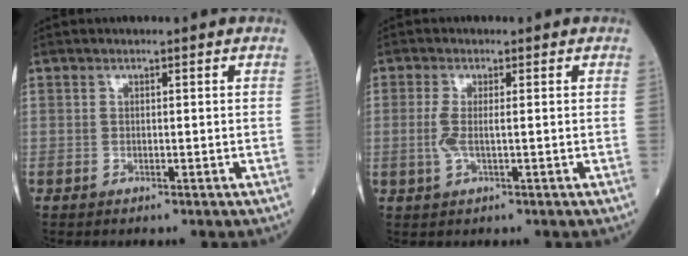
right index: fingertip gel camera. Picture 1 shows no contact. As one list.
[{"total": 2.8, "force": [-0.2, 0.5, 2.7], "torque": [-0.067, -0.004, -0.005]}]